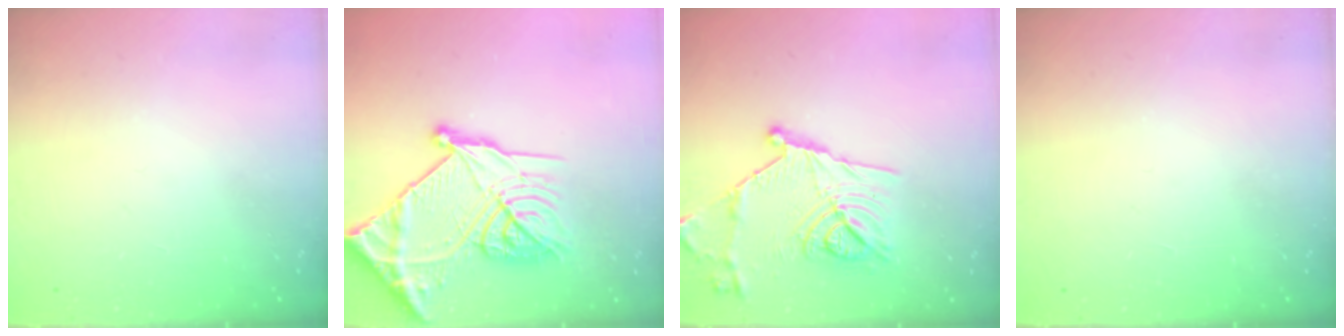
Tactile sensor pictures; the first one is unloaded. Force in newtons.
{"total": 30.3, "press": 30.1, "slide": 3.2}
{"total": 17.2, "press": 17.1, "slide": 1.9}
{"total": 1.5, "press": 1.5, "slide": 0.1}